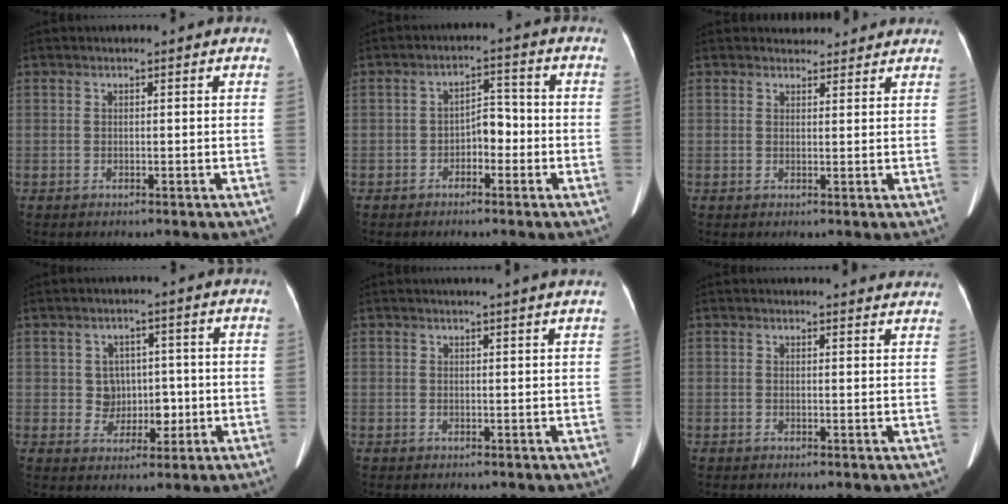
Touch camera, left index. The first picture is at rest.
{"total": 3.9, "force": [-1.6, 2.1, 2.9], "torque": [-0.045, 0.018, -0.028]}
{"total": 4.2, "force": [3.9, 1.5, 0.4], "torque": [-0.001, 0.013, 0.043]}
{"total": 4.5, "force": [0.1, 4.2, 1.7], "torque": [-0.021, 0.012, 0.008]}
{"total": 2.9, "force": [2.5, -0.8, 1.3], "torque": [-0.020, 0.003, 0.029]}
{"total": 6.8, "force": [6.6, 1.0, 1.1], "torque": [0.004, -0.005, 0.049]}